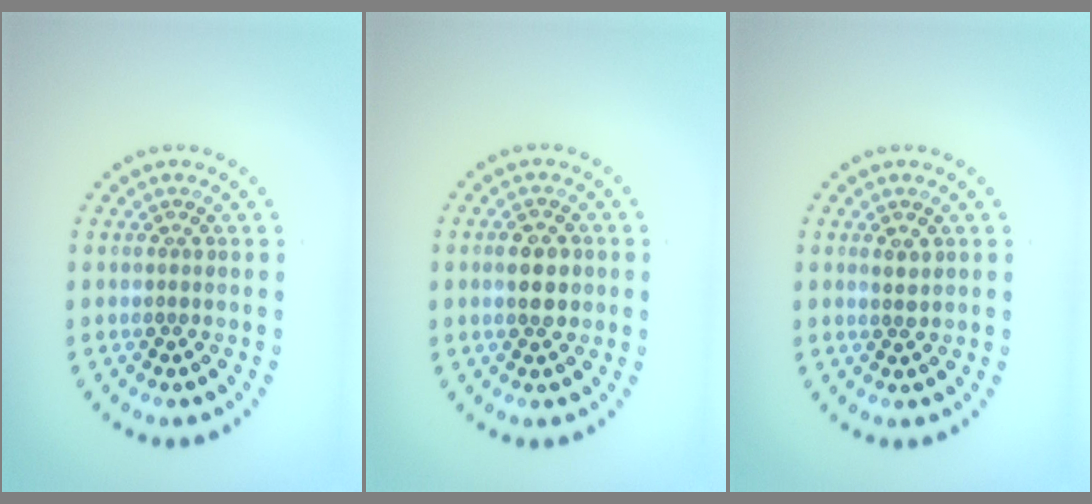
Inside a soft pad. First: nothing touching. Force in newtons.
{"total": 2.7, "press": 2.7, "slide": 0.1}
{"total": 1.1, "press": 1.0, "slide": 0.5}